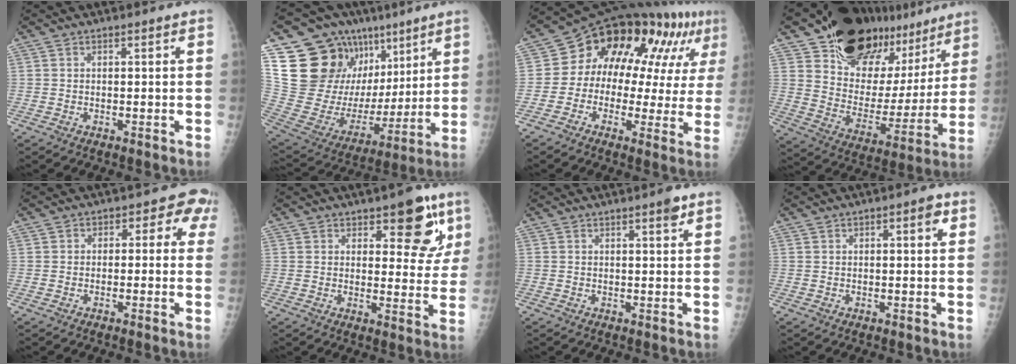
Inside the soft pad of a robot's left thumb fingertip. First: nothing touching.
{"total": 26.8, "force": [13.0, 17.9, 15.0], "torque": [-0.206, -0.003, 0.246]}
{"total": 19.9, "force": [6.2, 10.9, 15.5], "torque": [-0.173, 0.038, 0.079]}
{"total": 25.4, "force": [18.0, 14.6, 10.6], "torque": [-0.125, -0.084, 0.273]}
{"total": 4.1, "force": [0.7, 3.6, 1.8], "torque": [0.026, 0.011, -0.008]}
{"total": 10.1, "force": [5.9, 4.8, 6.7], "torque": [-0.039, -0.030, 0.076]}
{"total": 2.1, "force": [1.3, 0.4, 1.6], "torque": [-0.021, -0.006, 0.017]}
{"total": 2.7, "force": [1.1, 1.1, 2.3], "torque": [-0.023, 0.001, 0.011]}